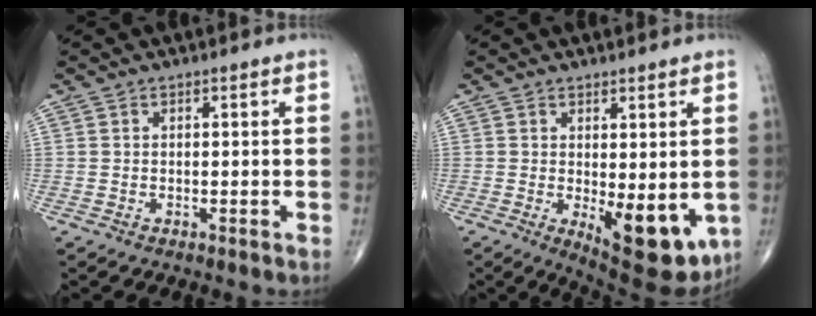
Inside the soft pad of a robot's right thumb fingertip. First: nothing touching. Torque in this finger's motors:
{"motor_torque": [1.34, 1.81, 0.05, -0.14, 0.32]}